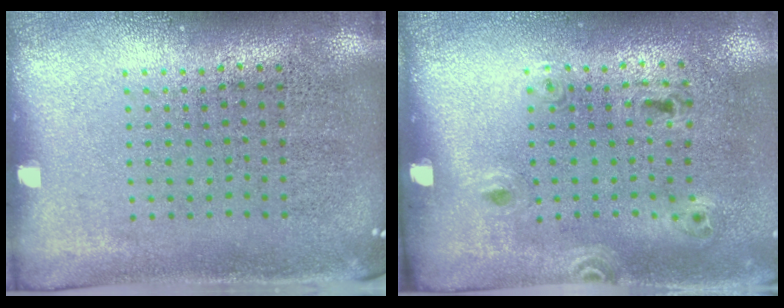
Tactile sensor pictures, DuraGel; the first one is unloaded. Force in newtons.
{"total": 1.5, "press": 0.9, "slide": 1.2}